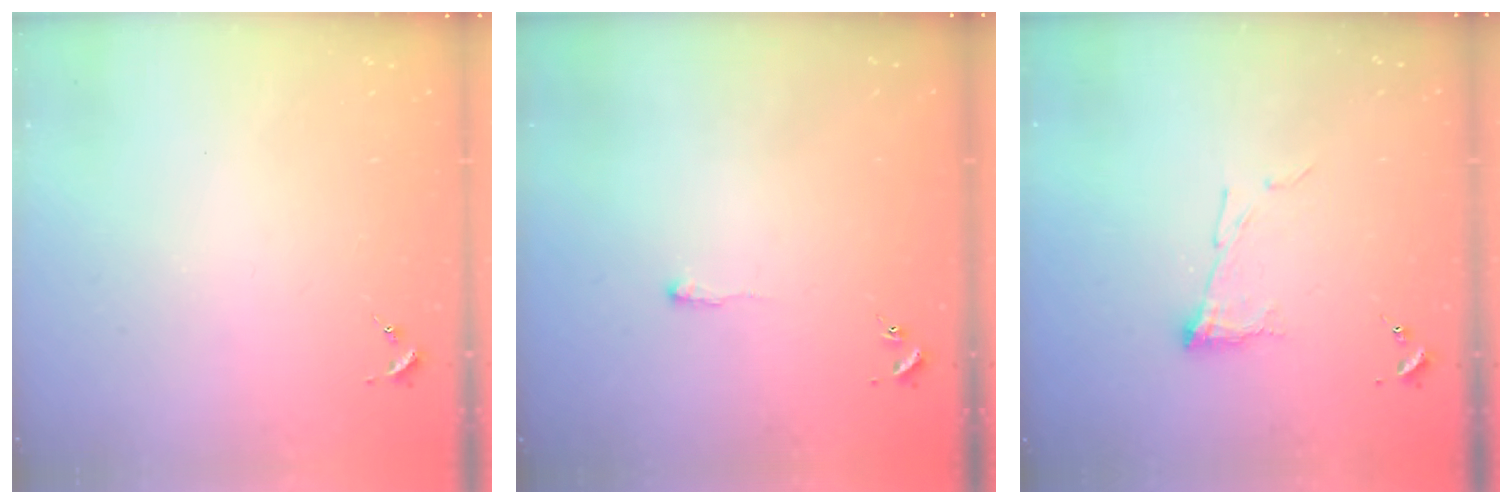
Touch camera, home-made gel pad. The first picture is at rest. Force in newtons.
{"total": 2.1, "press": 2.1, "slide": 0.4}
{"total": 7.2, "press": 7.2, "slide": 0.4}